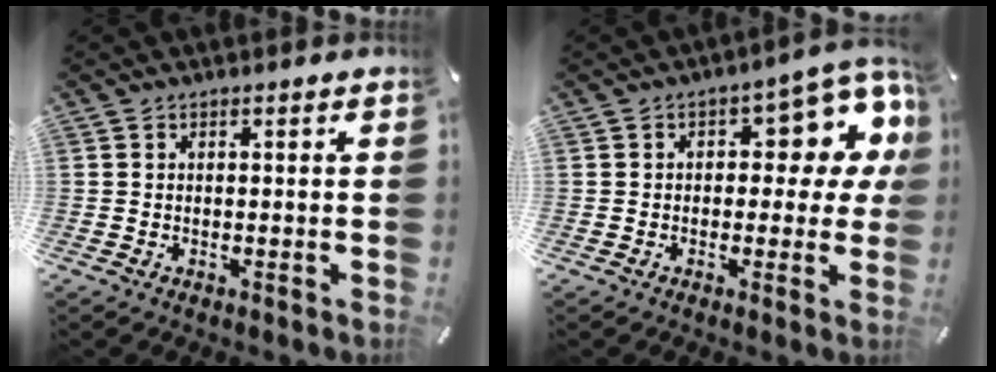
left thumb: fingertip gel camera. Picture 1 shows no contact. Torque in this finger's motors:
{"motor_torque": [0.53, 0.53, 0.34, 0.17, 0.06]}